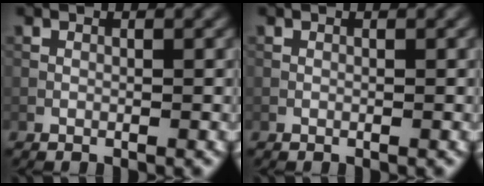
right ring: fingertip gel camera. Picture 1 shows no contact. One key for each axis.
{"total": 0.0}